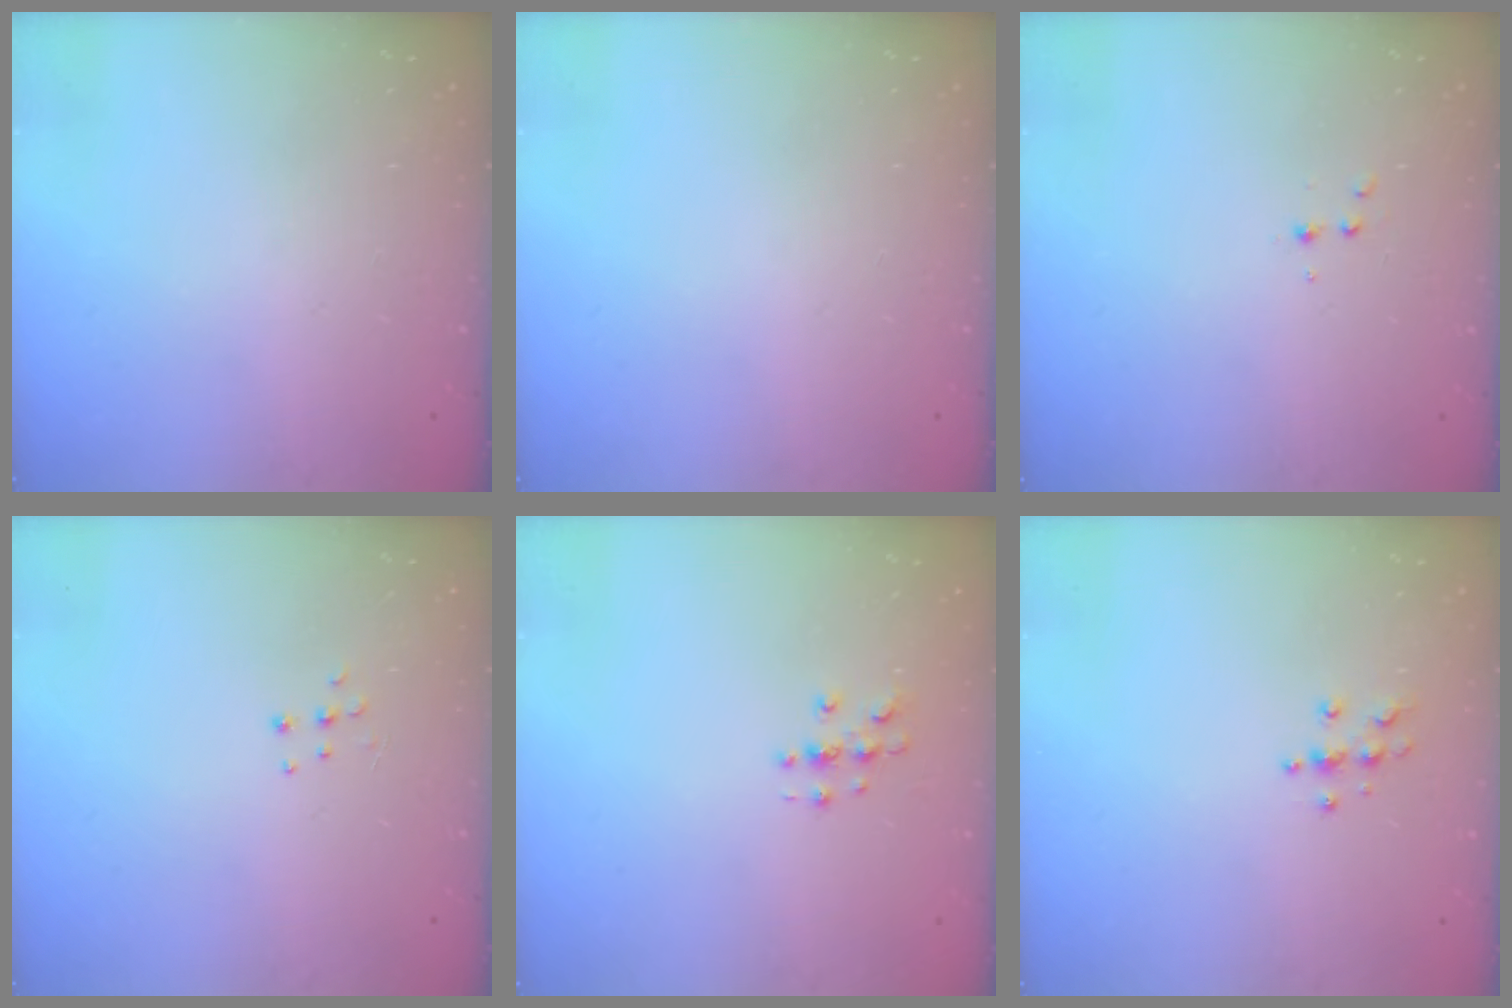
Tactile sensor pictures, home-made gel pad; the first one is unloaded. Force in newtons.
{"total": 0.0}
{"total": 3.2, "press": 3.1, "slide": 1.0}
{"total": 4.3, "press": 4.3, "slide": 0.4}
{"total": 2.8, "press": 2.8, "slide": 0.2}
{"total": 5.6, "press": 5.5, "slide": 0.7}